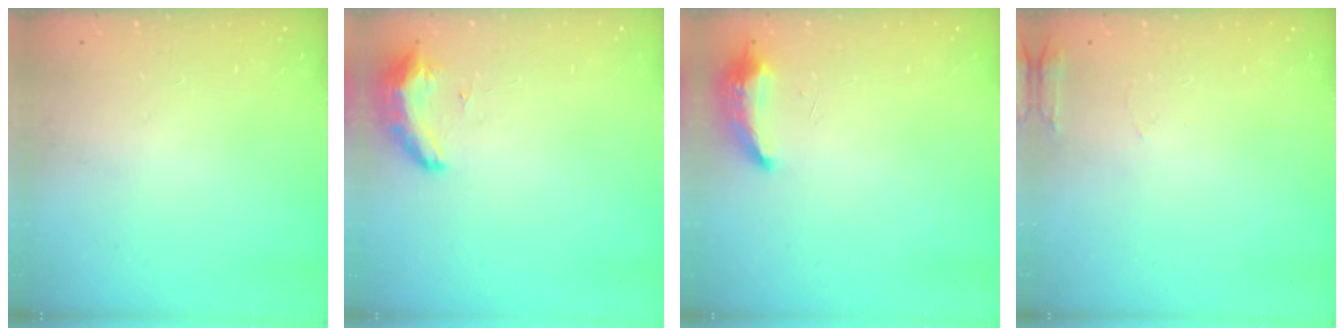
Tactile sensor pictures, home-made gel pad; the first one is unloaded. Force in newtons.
{"total": 11.5, "press": 9.6, "slide": 6.3}
{"total": 8.5, "press": 8.4, "slide": 1.6}
{"total": 5.2, "press": 5.0, "slide": 1.3}